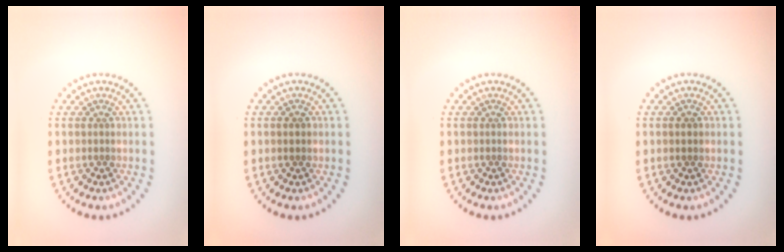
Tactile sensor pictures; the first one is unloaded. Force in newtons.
{"total": 1.1, "press": 1.1, "slide": 0.1}
{"total": 0.0}
{"total": 1.1, "press": 1.1, "slide": 0.1}